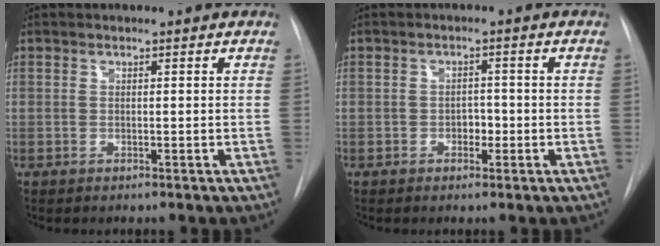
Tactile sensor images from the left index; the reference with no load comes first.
{"total": 2.1, "force": [-1.0, 1.4, 1.2], "torque": [-0.013, 0.004, -0.017]}